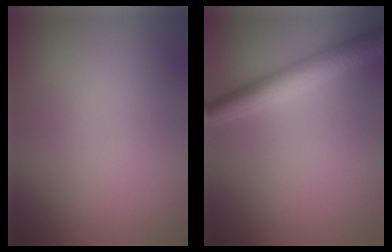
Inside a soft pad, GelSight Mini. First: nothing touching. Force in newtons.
{"total": 4.0, "press": 4.0, "slide": 0.1}